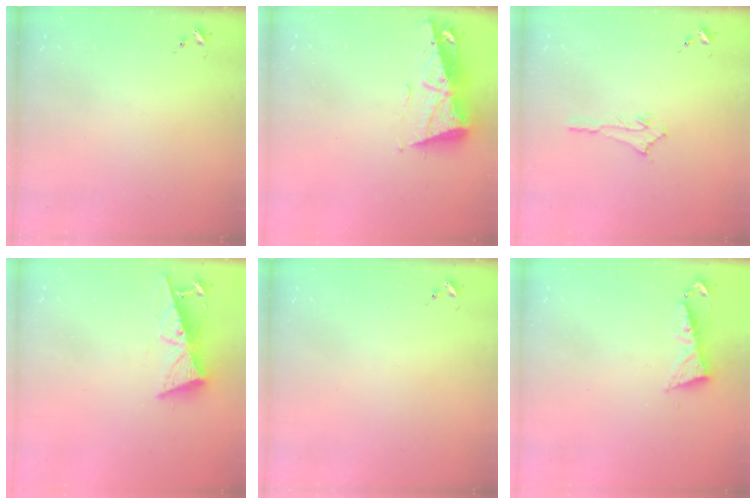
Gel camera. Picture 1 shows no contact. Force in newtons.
{"total": 11.0, "press": 10.9, "slide": 1.3}
{"total": 2.9, "press": 2.9, "slide": 0.2}
{"total": 10.6, "press": 10.5, "slide": 1.2}
{"total": 0.0}
{"total": 6.0, "press": 5.9, "slide": 0.7}